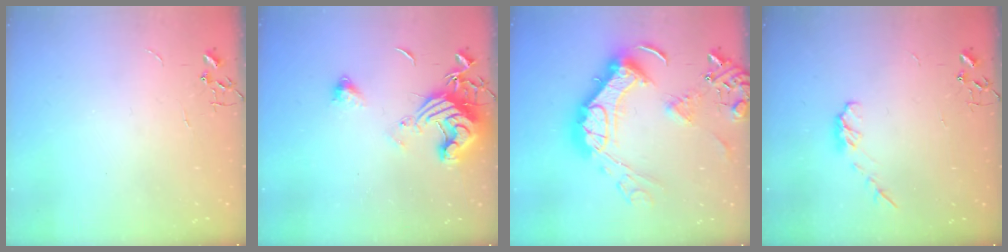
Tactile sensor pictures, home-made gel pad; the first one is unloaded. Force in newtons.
{"total": 14.4, "press": 14.3, "slide": 1.8}
{"total": 25.9, "press": 25.7, "slide": 3.3}
{"total": 5.8, "press": 5.8, "slide": 0.7}